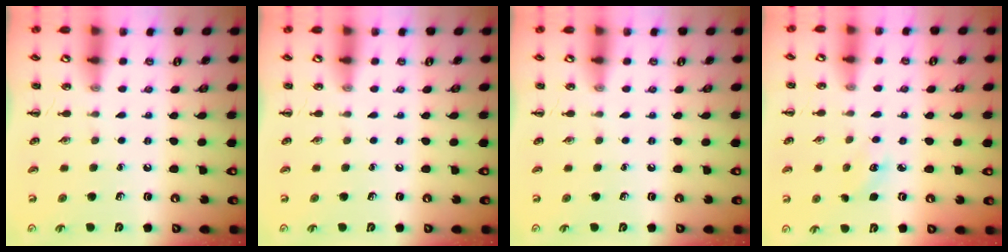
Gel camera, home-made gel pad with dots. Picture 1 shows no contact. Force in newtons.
{"total": 0.0}
{"total": 0.0}
{"total": 3.4, "press": 3.3, "slide": 0.8}